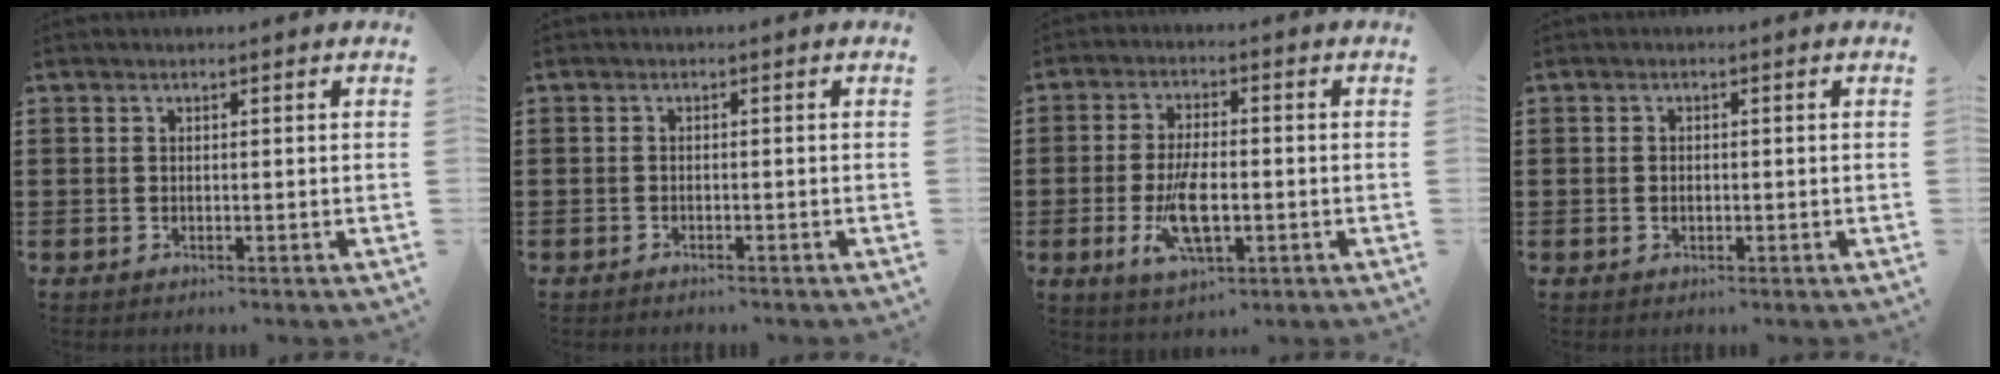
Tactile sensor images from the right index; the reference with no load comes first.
{"total": 0.7, "force": [-0.7, 0.1, 0.1], "torque": [-0.004, 0.000, -0.015]}
{"total": 7.8, "force": [-1.8, 3.0, 7.0], "torque": [-0.151, -0.012, -0.033]}
{"total": 0.9, "force": [-0.2, 0.6, 0.6], "torque": [-0.014, 0.001, -0.005]}